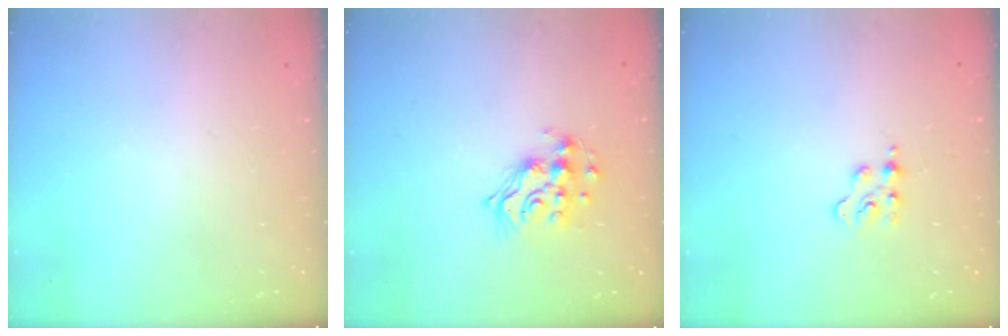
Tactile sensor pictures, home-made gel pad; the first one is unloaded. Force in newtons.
{"total": 13.4, "press": 13.4, "slide": 1.1}
{"total": 2.4, "press": 2.4, "slide": 0.3}